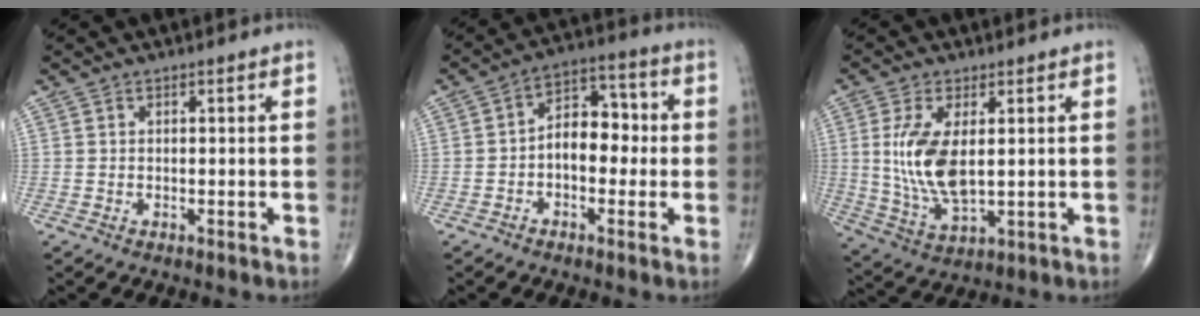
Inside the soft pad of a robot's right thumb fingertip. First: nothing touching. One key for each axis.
{"total": 9.0, "fx": -0.7, "fy": 5.9, "fz": 6.8, "tx": -0.071, "ty": 0.037, "tz": -0.023}
{"total": 11.3, "fx": 1.4, "fy": 5.1, "fz": 10.0, "tx": -0.205, "ty": -0.015, "tz": 0.040}